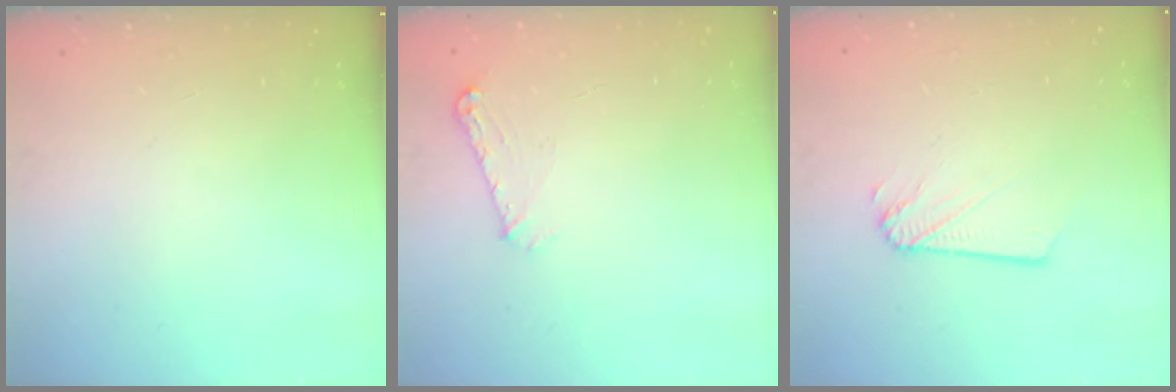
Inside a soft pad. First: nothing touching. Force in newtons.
{"total": 6.1, "press": 6.1, "slide": 0.6}
{"total": 2.2, "press": 2.2, "slide": 0.0}